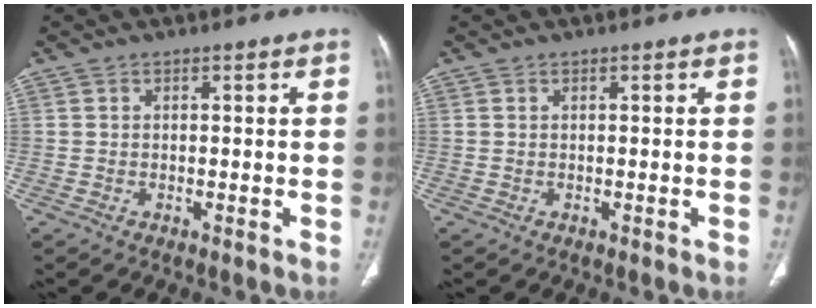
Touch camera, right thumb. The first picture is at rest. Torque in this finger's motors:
{"motor_torque": [-0.31, 0.03, 0.19, 0.17, -0.04]}